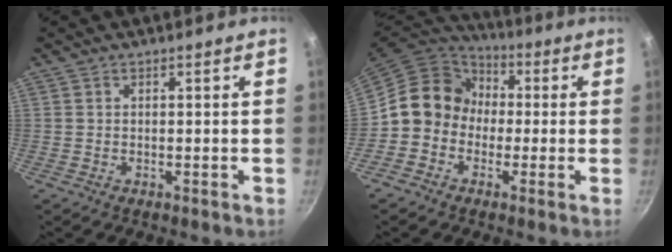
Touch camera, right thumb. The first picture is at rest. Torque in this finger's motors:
{"motor_torque": [1.23, 2.12, 1.10, -1.01, 0.08]}